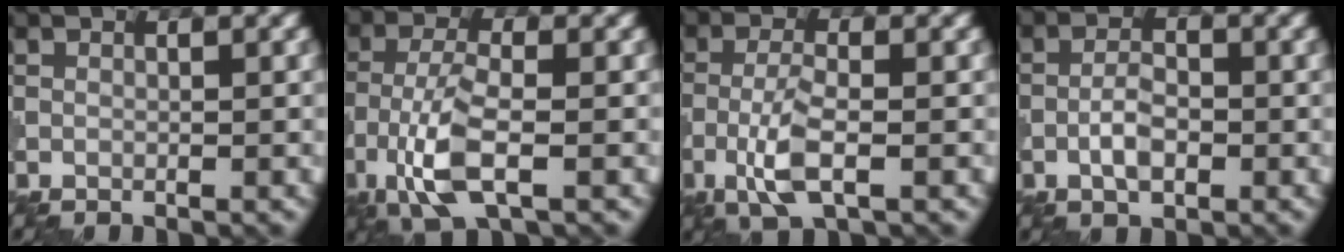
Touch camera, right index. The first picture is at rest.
{"total": 6.3, "force": [-2.6, 2.1, 5.4], "torque": [-0.115, 0.001, -0.059]}
{"total": 4.4, "force": [-1.6, 1.3, 3.9], "torque": [-0.084, 0.000, -0.038]}
{"total": 2.8, "force": [-1.0, 1.2, 2.3], "torque": [-0.044, 0.003, -0.022]}